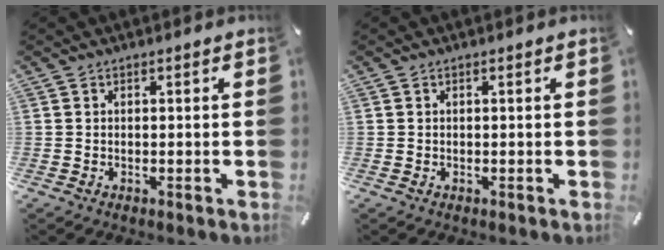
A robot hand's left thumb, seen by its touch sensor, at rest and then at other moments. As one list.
[{"total": 0.0}]